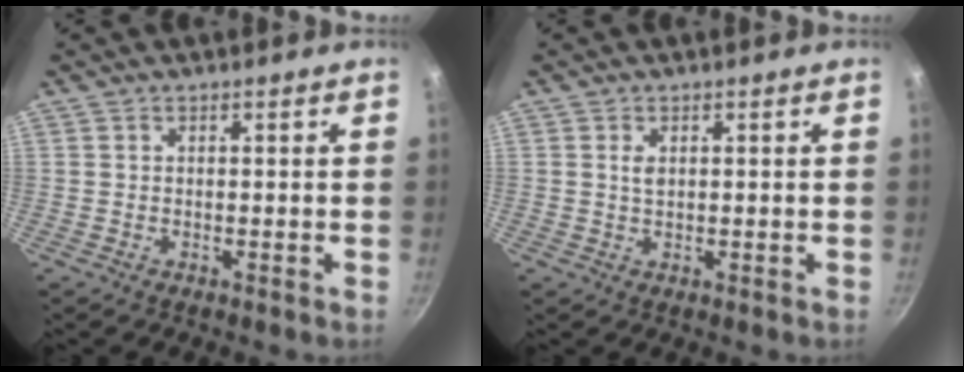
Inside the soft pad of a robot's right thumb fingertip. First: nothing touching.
{"total": 1.6, "force": [0.5, 0.9, 1.2], "torque": [-0.022, -0.001, 0.009]}